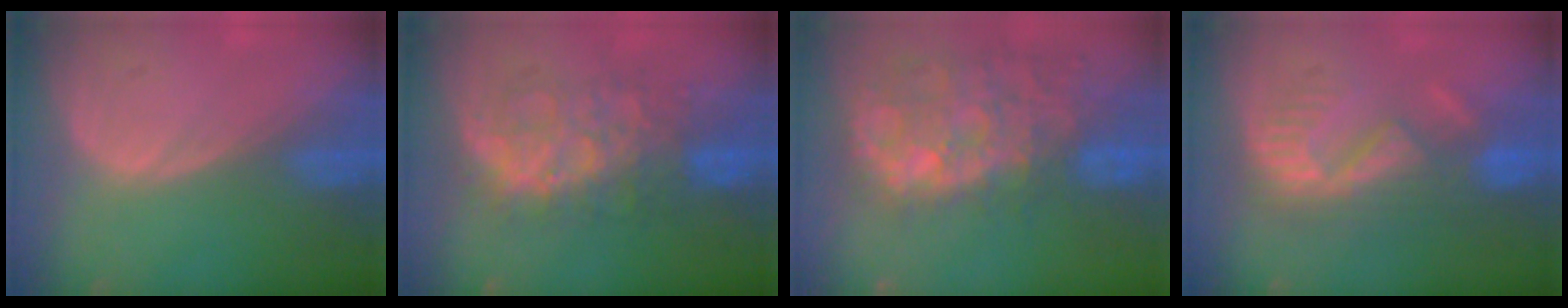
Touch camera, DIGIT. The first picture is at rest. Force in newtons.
{"total": 8.3, "press": 8.3, "slide": 0.2}
{"total": 12.9, "press": 11.6, "slide": 5.8}
{"total": 8.7, "press": 8.1, "slide": 3.0}